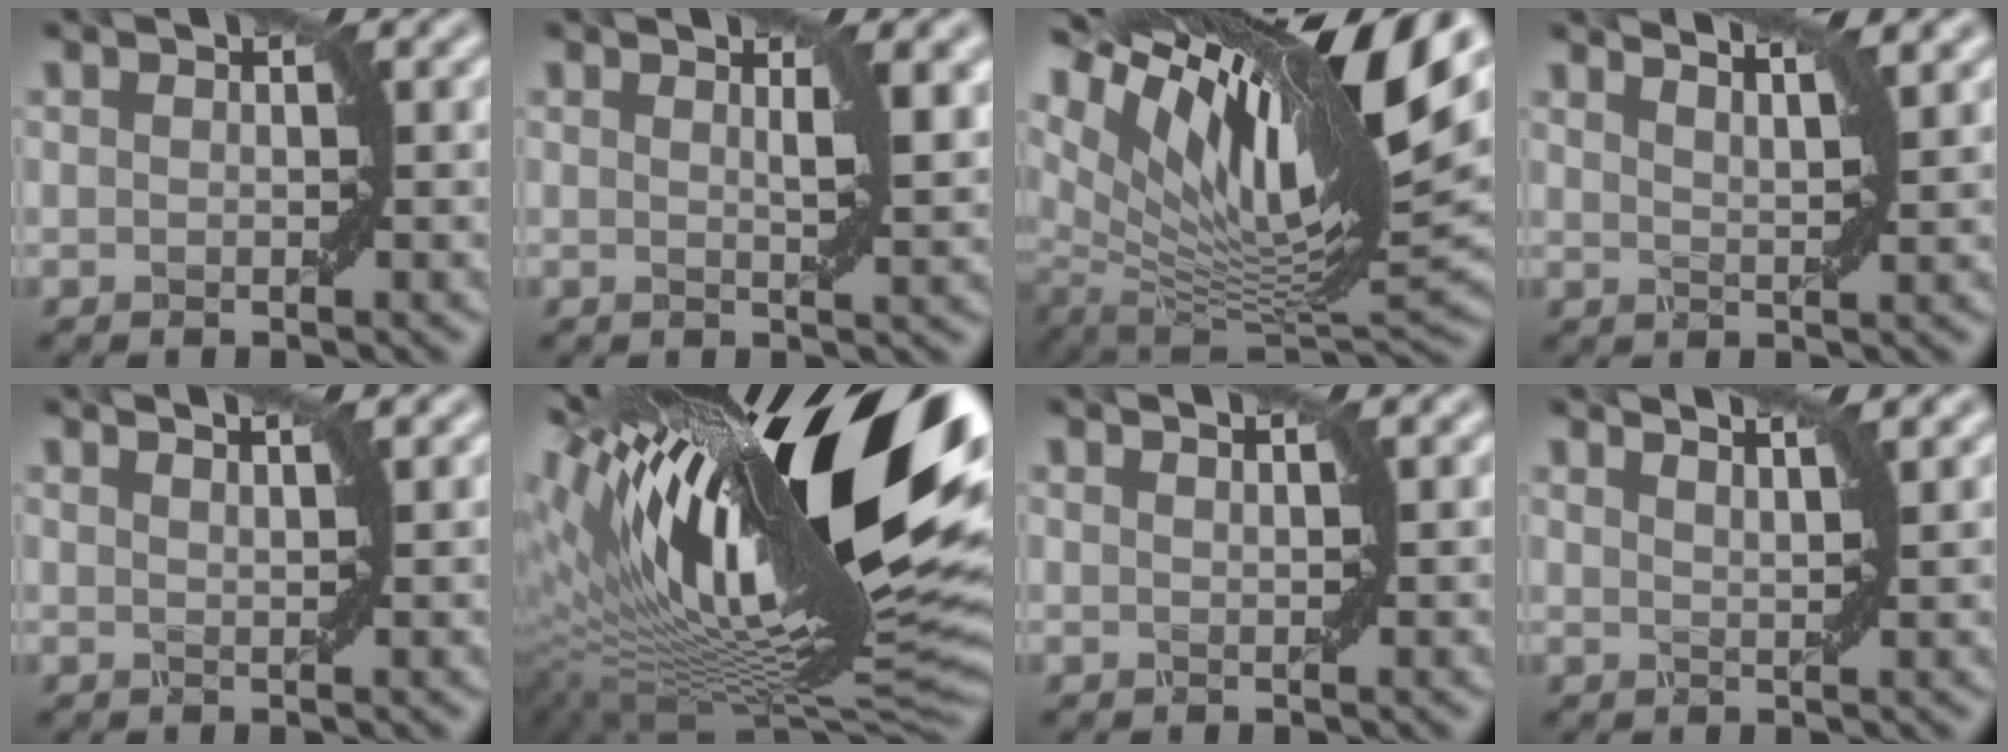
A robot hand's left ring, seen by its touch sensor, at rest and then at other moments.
{"total": 2.4, "force": [1.0, 0.5, 2.1], "torque": [-0.021, 0.000, 0.016]}
{"total": 15.8, "force": [7.3, 4.5, 13.2], "torque": [-0.238, 0.016, 0.139]}
{"total": 4.7, "force": [3.9, 1.0, 2.4], "torque": [-0.012, 0.020, 0.026]}
{"total": 2.9, "force": [2.3, 0.8, 1.6], "torque": [0.005, 0.009, 0.004]}
{"total": 20.7, "force": [6.3, 6.7, 18.5], "torque": [-0.308, 0.023, 0.117]}
{"total": 1.9, "force": [1.5, 0.4, 1.0], "torque": [0.004, -0.002, 0.005]}
{"total": 4.1, "force": [3.4, 1.0, 2.2], "torque": [-0.004, 0.018, 0.017]}